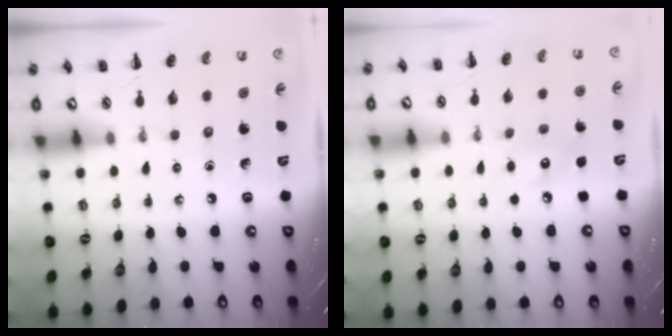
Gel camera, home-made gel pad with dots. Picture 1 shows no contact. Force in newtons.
{"total": 6.9, "press": 6.7, "slide": 1.6}